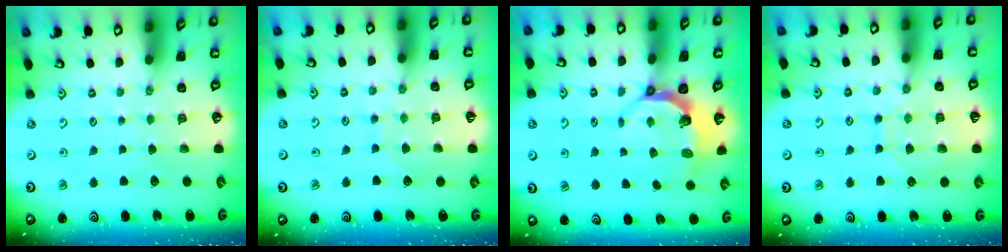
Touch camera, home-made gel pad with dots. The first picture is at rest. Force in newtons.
{"total": 6.7, "press": 6.7, "slide": 0.2}
{"total": 5.8, "press": 4.7, "slide": 3.4}
{"total": 9.3, "press": 9.3, "slide": 0.8}